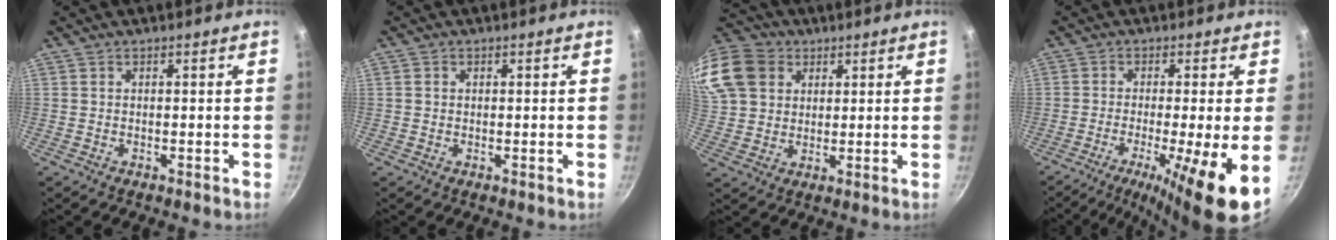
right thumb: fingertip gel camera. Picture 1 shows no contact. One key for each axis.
{"total": 0.9, "fx": 0.1, "fy": 0.8, "fz": 0.3, "tx": -0.004, "ty": 0.003, "tz": 0.001}
{"total": 21.7, "fx": 8.3, "fy": 17.1, "fz": 10.5, "tx": -0.262, "ty": 0.042, "tz": 0.158}
{"total": 12.0, "fx": -4.1, "fy": 0.8, "fz": 11.2, "tx": -0.189, "ty": -0.012, "tz": -0.065}